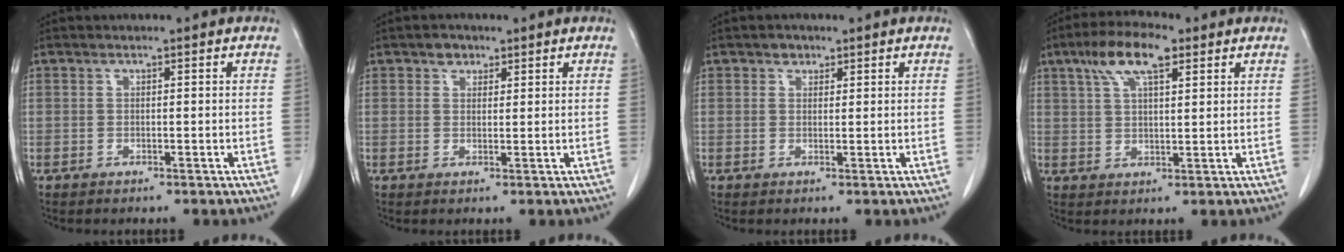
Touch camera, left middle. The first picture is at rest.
{"total": 1.9, "force": [1.2, 1.4, 0.5], "torque": [-0.007, 0.001, 0.018]}
{"total": 1.4, "force": [0.9, 1.0, 0.3], "torque": [-0.002, -0.002, 0.013]}
{"total": 8.2, "force": [4.5, 2.4, 6.4], "torque": [-0.127, 0.019, 0.082]}